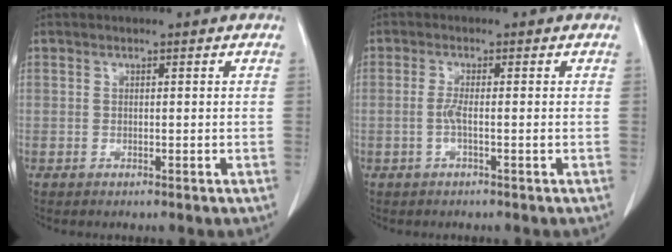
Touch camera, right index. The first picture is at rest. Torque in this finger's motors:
{"motor_torque": [0.44, -0.25, 0.20, 0.05]}